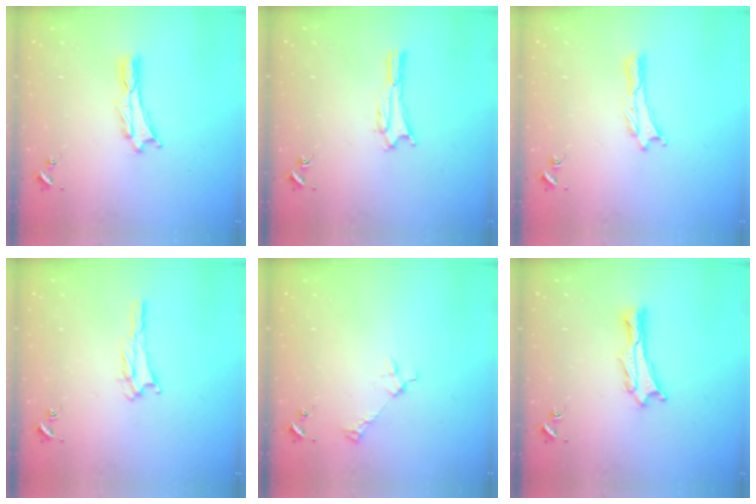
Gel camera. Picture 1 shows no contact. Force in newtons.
{"total": 1.6, "press": 1.6, "slide": 0.2}
{"total": 0.0}
{"total": 2.3, "press": 2.2, "slide": 0.4}
{"total": 2.6, "press": 2.6, "slide": 0.3}
{"total": 1.1, "press": 1.1, "slide": 0.2}